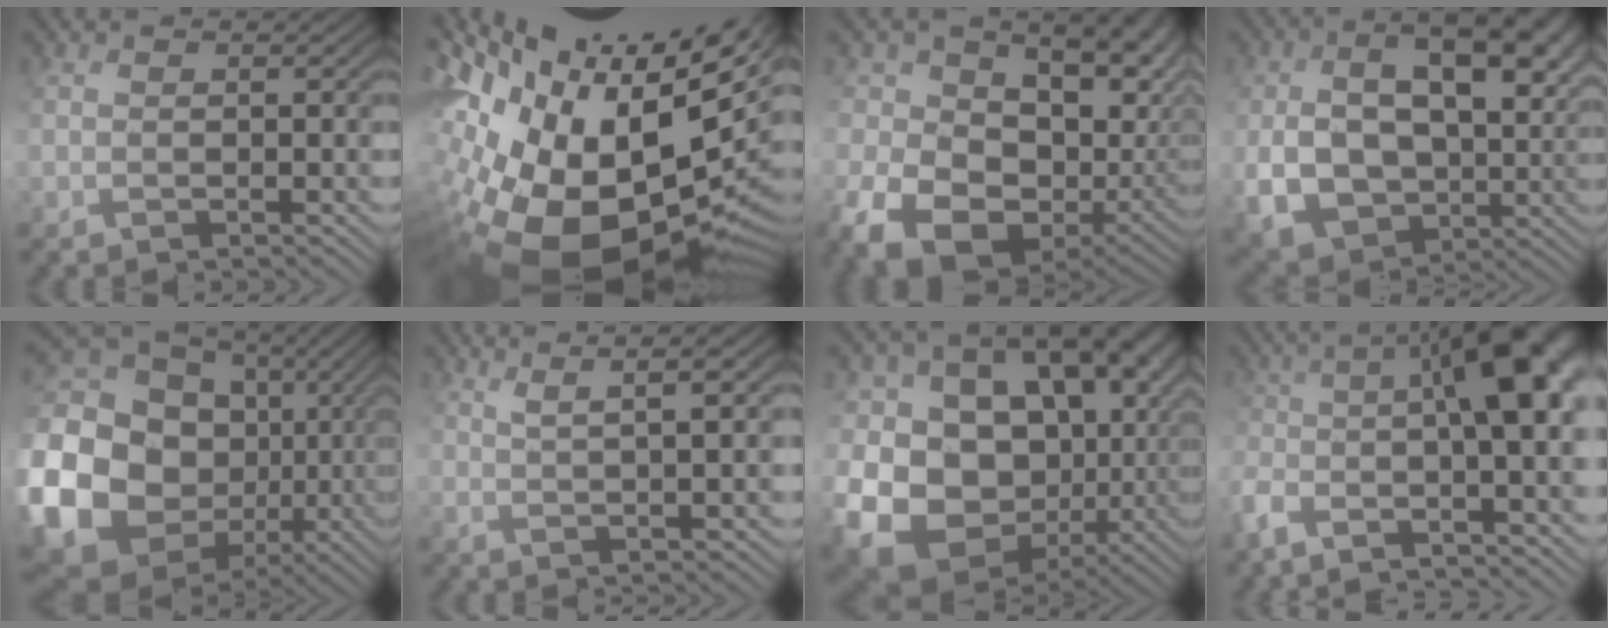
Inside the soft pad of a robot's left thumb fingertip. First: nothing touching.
{"total": 20.7, "force": [-2.3, 11.9, 16.7], "torque": [-0.300, -0.041, 0.000]}
{"total": 17.5, "force": [-1.5, 12.8, 11.8], "torque": [-0.235, -0.037, -0.003]}
{"total": 15.4, "force": [1.6, 10.4, 11.2], "torque": [-0.189, -0.010, 0.043]}
{"total": 24.1, "force": [-1.1, 20.7, 12.3], "torque": [-0.330, -0.059, -0.023]}
{"total": 6.1, "force": [2.8, 1.2, 5.3], "torque": [-0.074, 0.021, 0.040]}
{"total": 21.3, "force": [-0.3, 17.9, 11.5], "torque": [-0.236, -0.014, 0.003]}
{"total": 12.2, "force": [-3.9, 3.8, 10.9], "torque": [-0.196, -0.010, -0.070]}